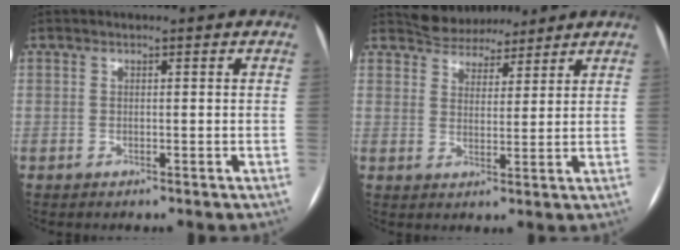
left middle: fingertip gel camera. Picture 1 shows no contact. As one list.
[{"total": 6.3, "force": [5.8, 2.4, 0.5], "torque": [-0.012, 0.008, 0.095]}]